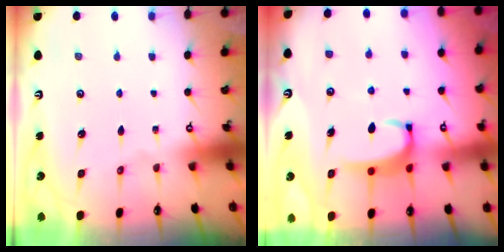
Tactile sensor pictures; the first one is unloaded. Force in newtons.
{"total": 3.5, "press": 3.5, "slide": 0.3}